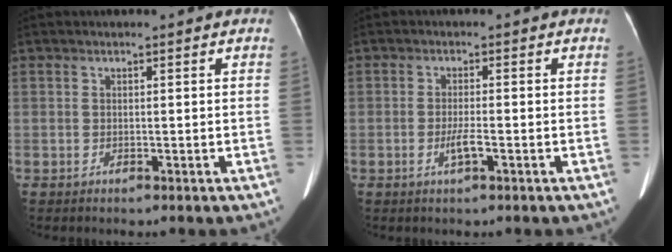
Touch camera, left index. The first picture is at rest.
{"total": 2.2, "force": [-0.9, 0.1, 2.0], "torque": [-0.042, -0.003, -0.018]}